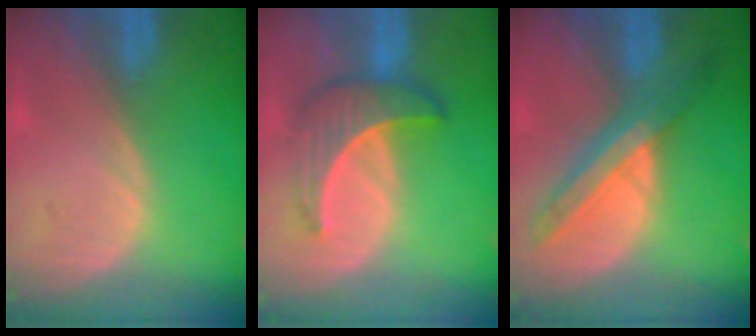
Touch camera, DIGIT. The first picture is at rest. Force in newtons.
{"total": 6.7, "press": 6.4, "slide": 1.9}
{"total": 7.8, "press": 7.2, "slide": 3.0}